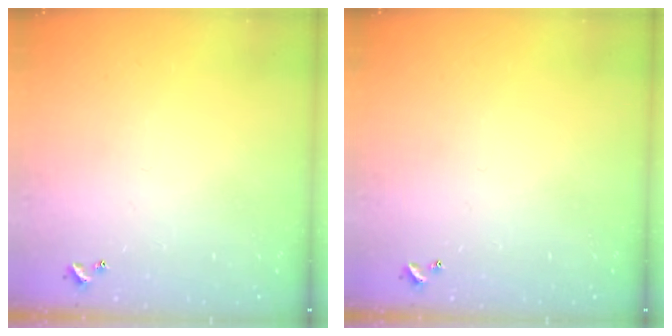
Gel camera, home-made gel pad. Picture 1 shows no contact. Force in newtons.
{"total": 0.0}